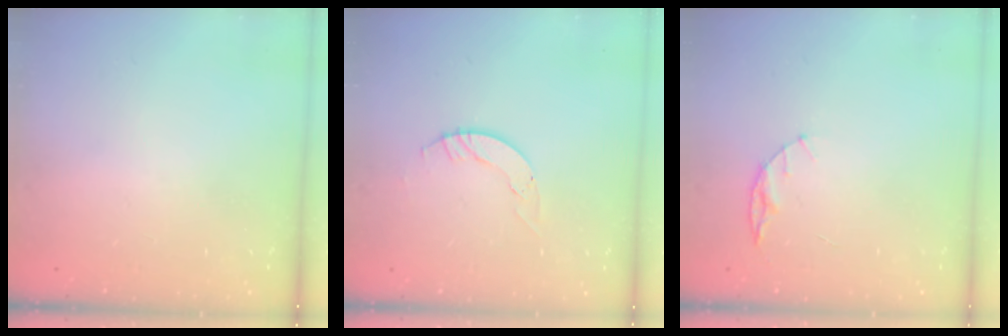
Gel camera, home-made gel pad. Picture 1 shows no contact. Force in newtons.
{"total": 4.0, "press": 4.0, "slide": 0.4}
{"total": 5.1, "press": 5.1, "slide": 0.6}